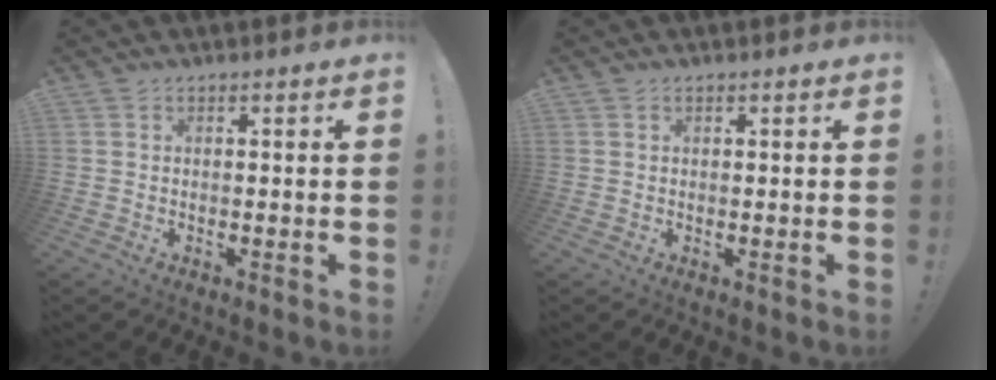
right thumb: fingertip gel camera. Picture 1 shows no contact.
{"total": 0.5, "force": [0.4, 0.3, 0.1], "torque": [0.001, -0.002, 0.007]}